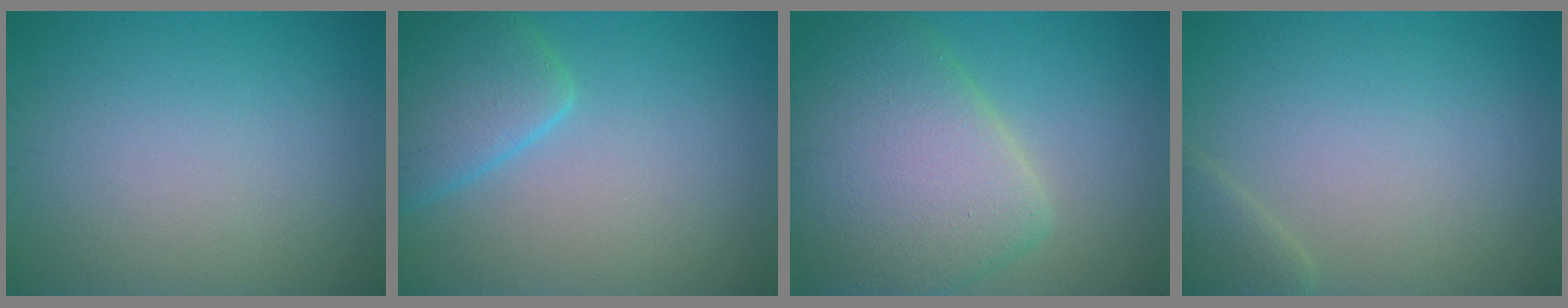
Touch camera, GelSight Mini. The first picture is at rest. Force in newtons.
{"total": 4.6, "press": 4.6, "slide": 0.4}
{"total": 9.4, "press": 9.3, "slide": 0.6}
{"total": 1.7, "press": 1.7, "slide": 0.1}